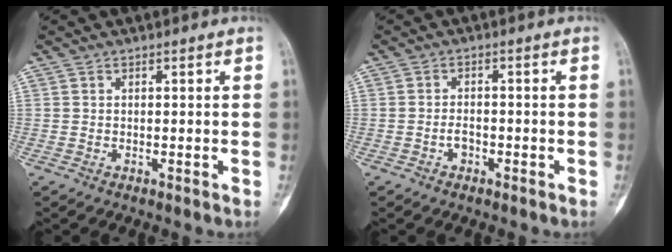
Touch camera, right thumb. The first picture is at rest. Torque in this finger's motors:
{"motor_torque": [-0.37, -0.17, 0.25, 0.41, -0.09]}